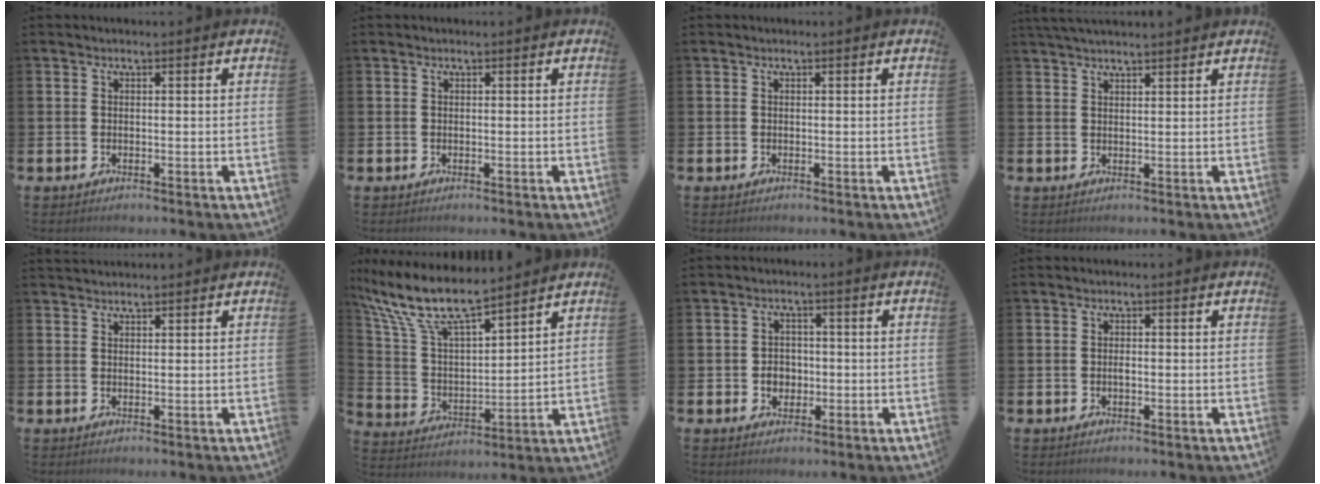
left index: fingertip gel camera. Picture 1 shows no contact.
{"total": 0.0}
{"total": 0.0}
{"total": 2.5, "force": [2.4, 0.0, 0.6], "torque": [-0.015, -0.006, 0.045]}
{"total": 1.3, "force": [1.3, 0.2, 0.1], "torque": [0.004, -0.002, 0.022]}
{"total": 10.1, "force": [8.8, 2.0, 4.7], "torque": [-0.135, -0.049, 0.154]}
{"total": 3.0, "force": [-0.5, 2.5, 1.6], "torque": [-0.019, 0.000, -0.017]}
{"total": 0.7, "force": [-0.2, 0.3, 0.6], "torque": [-0.013, -0.001, -0.004]}